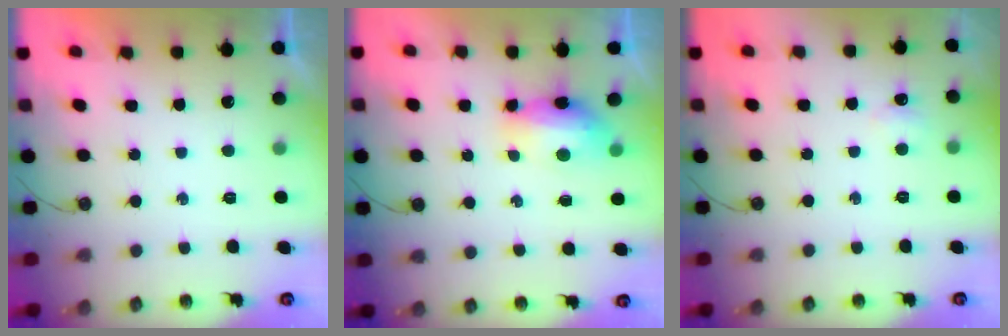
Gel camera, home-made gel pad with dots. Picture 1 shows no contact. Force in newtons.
{"total": 7.7, "press": 7.5, "slide": 1.5}
{"total": 4.5, "press": 4.5, "slide": 0.8}